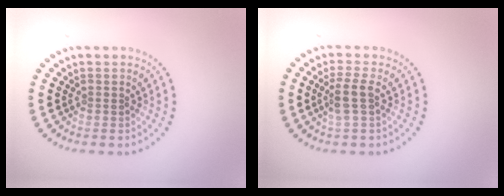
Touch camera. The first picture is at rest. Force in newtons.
{"total": 2.1, "press": 1.7, "slide": 1.2}